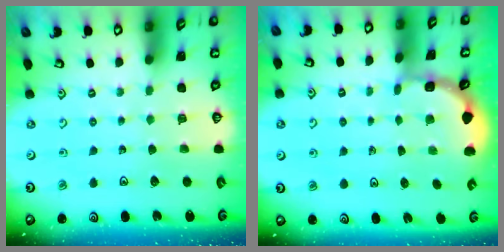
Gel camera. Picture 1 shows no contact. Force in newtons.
{"total": 1.7, "press": 1.7, "slide": 0.2}